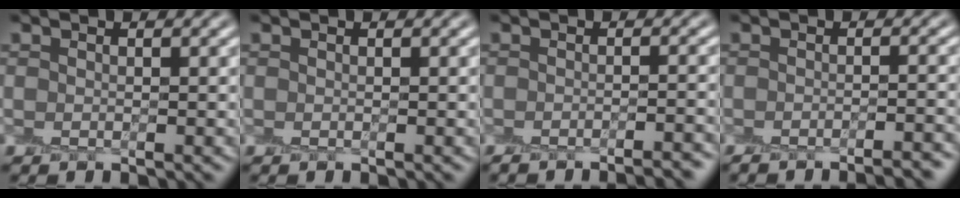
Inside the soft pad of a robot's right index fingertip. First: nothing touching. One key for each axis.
{"total": 0.0}
{"total": 3.3, "fx": -2.8, "fy": 0.5, "fz": 1.7, "tx": -0.019, "ty": 0.007, "tz": -0.039}
{"total": 3.6, "fx": -3.0, "fy": 0.6, "fz": 2.0, "tx": -0.022, "ty": 0.007, "tz": -0.042}